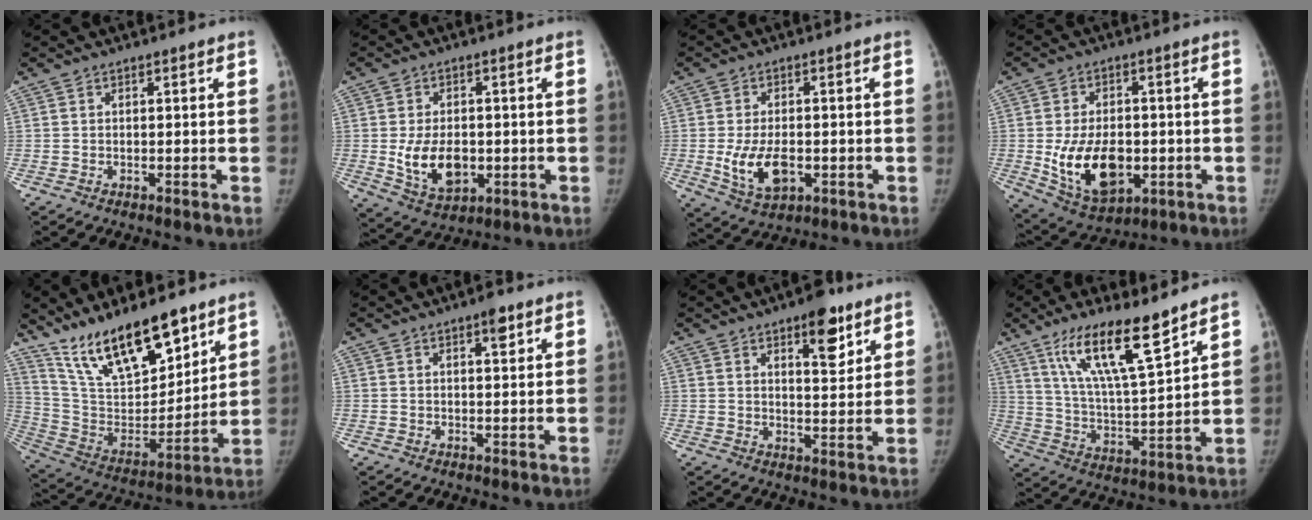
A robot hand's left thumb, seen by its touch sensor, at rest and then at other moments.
{"total": 10.1, "force": [-1.2, 6.6, 7.5], "torque": [-0.110, -0.006, -0.007]}
{"total": 8.8, "force": [-1.7, 5.0, 7.0], "torque": [-0.124, -0.003, -0.021]}
{"total": 14.4, "force": [-2.5, 9.1, 10.9], "torque": [-0.161, -0.002, -0.022]}
{"total": 21.3, "force": [15.1, 7.7, 13.0], "torque": [-0.181, -0.076, 0.278]}
{"total": 3.8, "force": [2.1, 1.4, 2.8], "torque": [-0.028, -0.009, 0.028]}
{"total": 8.7, "force": [5.2, 3.4, 6.1], "torque": [-0.061, -0.029, 0.073]}
{"total": 15.9, "force": [10.6, 2.9, 11.5], "torque": [-0.192, -0.063, 0.204]}